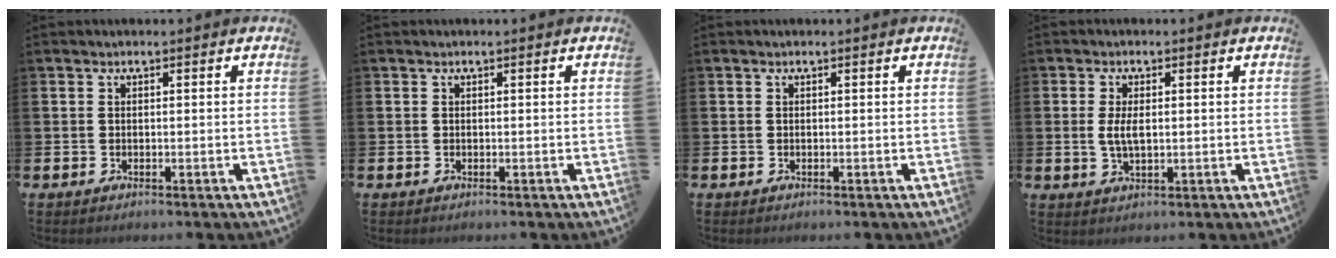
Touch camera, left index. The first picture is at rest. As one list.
[{"total": 0.0}, {"total": 0.0}, {"total": 3.3, "force": [0.4, 1.5, 2.9], "torque": [-0.047, 0.002, 0.002]}]